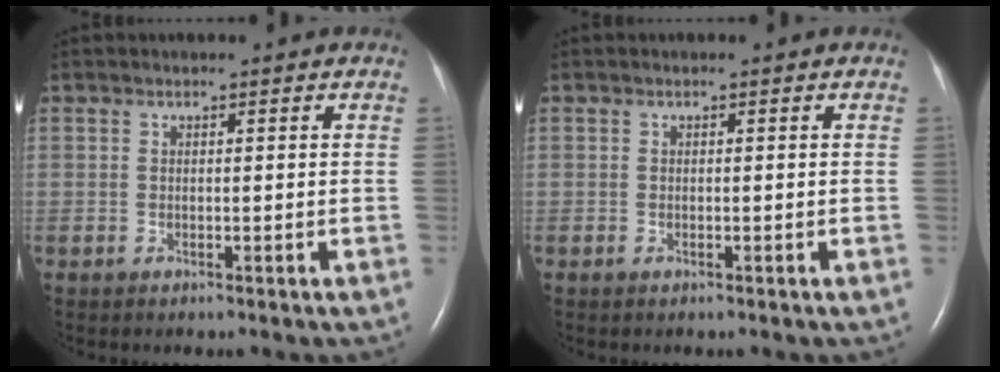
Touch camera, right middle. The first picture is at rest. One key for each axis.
{"total": 0.0}